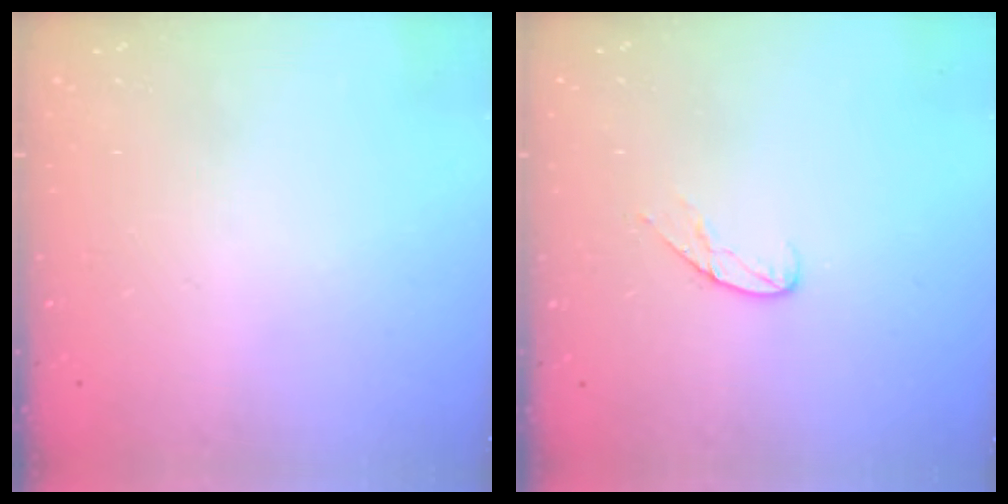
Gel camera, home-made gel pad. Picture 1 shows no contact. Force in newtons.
{"total": 7.7, "press": 7.6, "slide": 0.6}